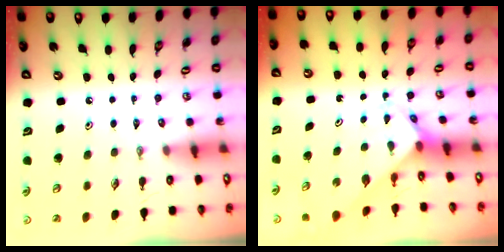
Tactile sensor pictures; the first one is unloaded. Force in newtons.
{"total": 2.7, "press": 2.7, "slide": 0.2}